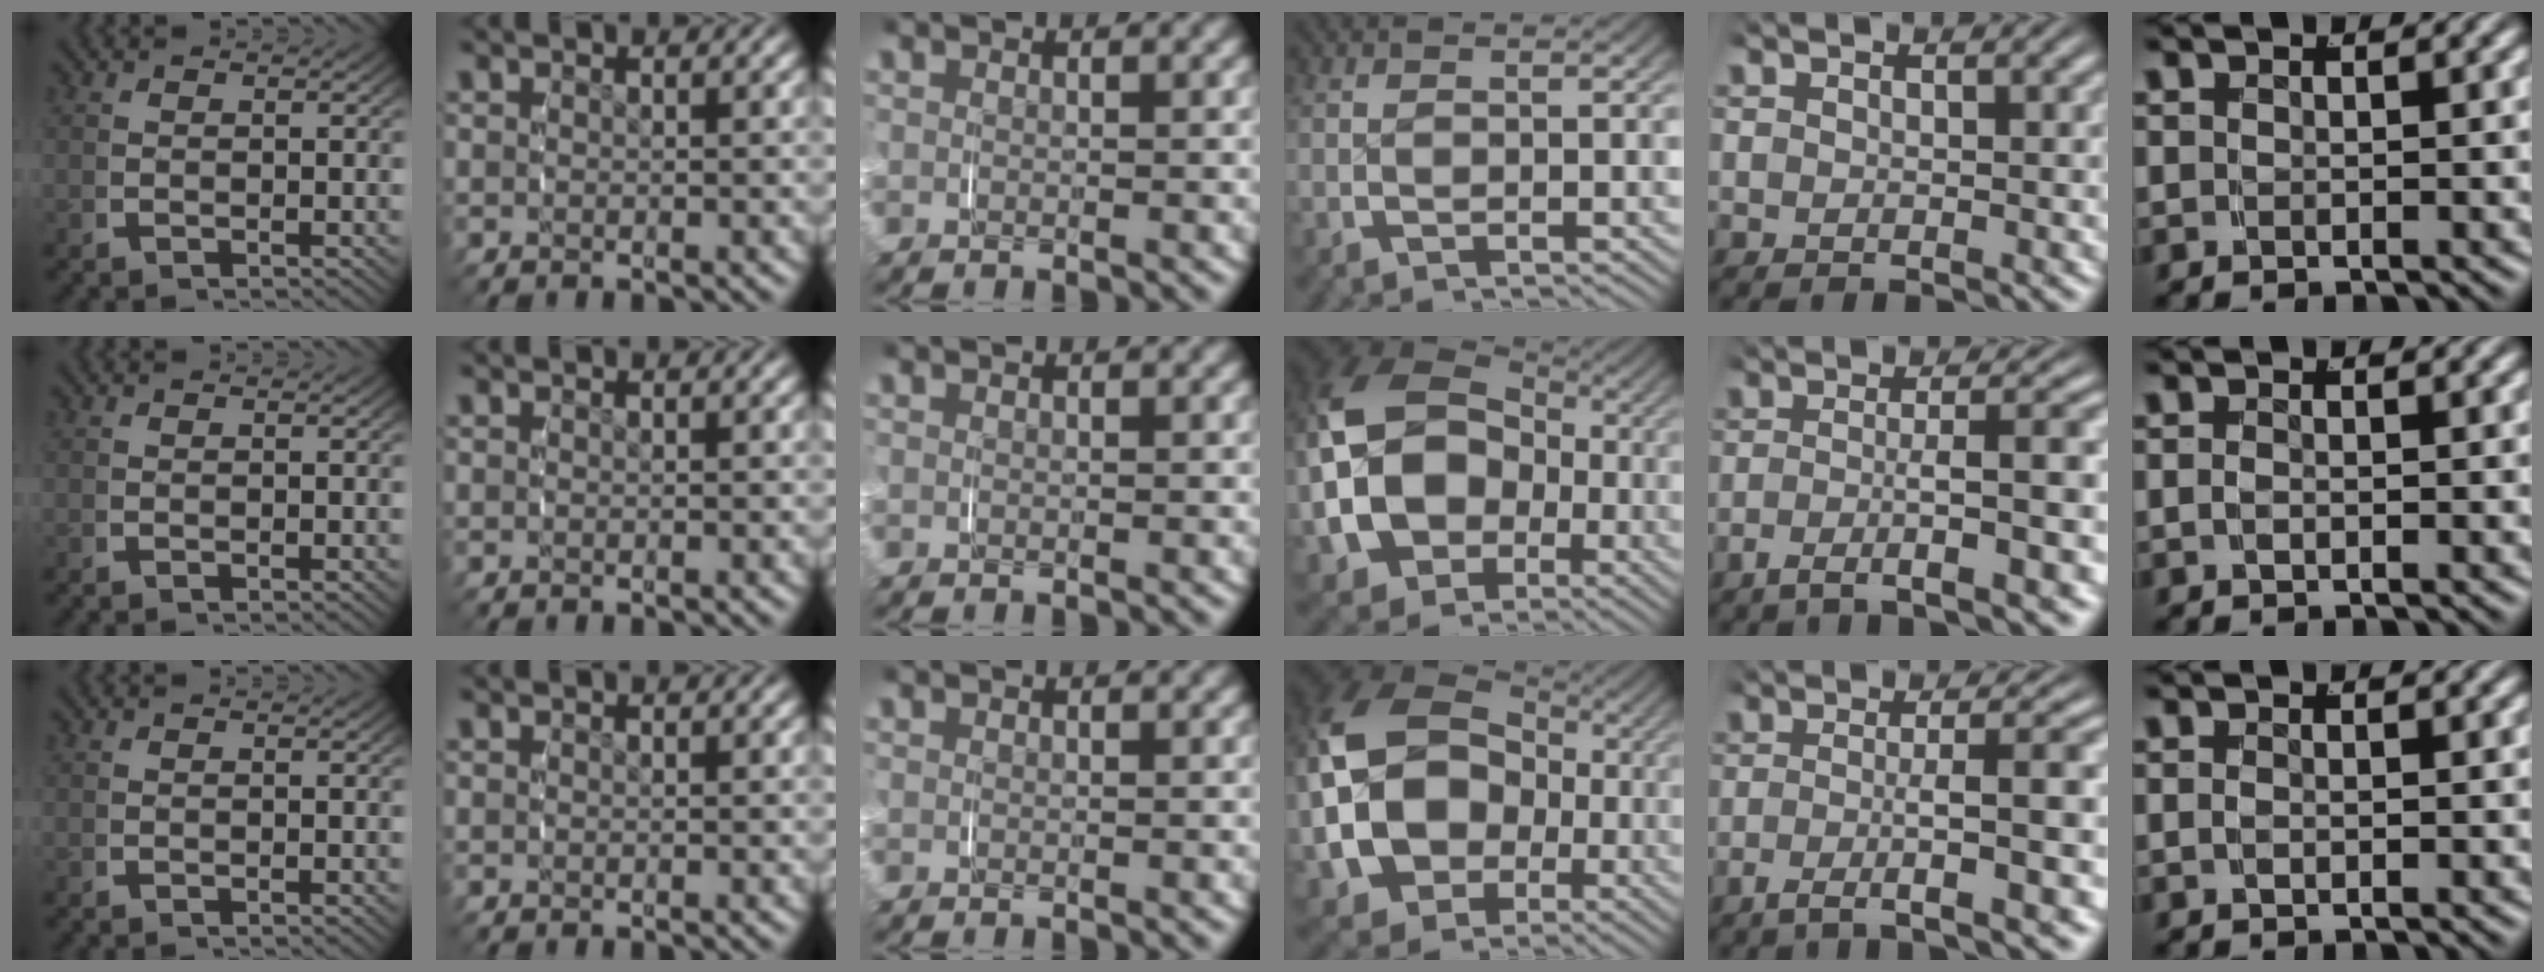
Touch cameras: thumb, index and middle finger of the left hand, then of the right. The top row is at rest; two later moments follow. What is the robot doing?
{"motion": "grasp_and_lifting", "object": "paper"}